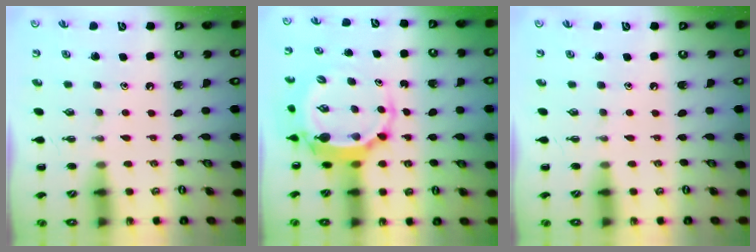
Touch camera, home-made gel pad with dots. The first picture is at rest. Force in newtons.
{"total": 5.2, "press": 5.1, "slide": 1.2}
{"total": 0.0}